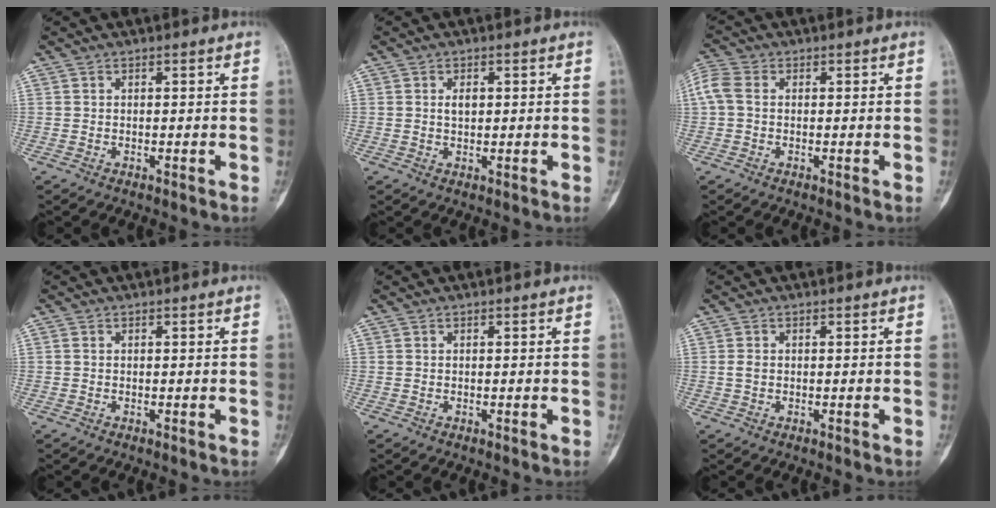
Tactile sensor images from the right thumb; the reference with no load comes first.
{"total": 2.0, "force": [0.4, 1.2, 1.5], "torque": [-0.025, 0.000, 0.008]}
{"total": 5.0, "force": [0.3, 3.5, 3.5], "torque": [-0.092, 0.016, 0.000]}
{"total": 0.0}
{"total": 0.0}
{"total": 1.2, "force": [0.0, 0.8, 0.8], "torque": [-0.019, 0.000, -0.002]}